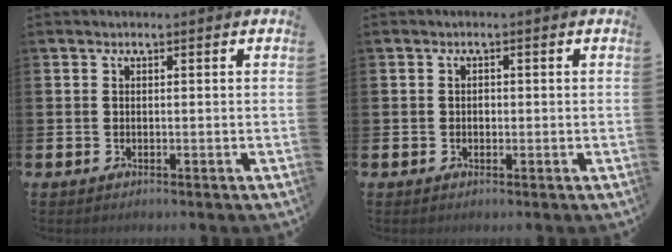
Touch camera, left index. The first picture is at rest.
{"total": 0.7, "force": [-0.1, 0.6, 0.3], "torque": [-0.006, 0.005, -0.003]}